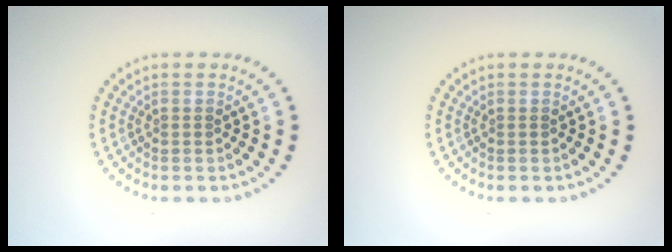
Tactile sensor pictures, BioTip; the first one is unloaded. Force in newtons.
{"total": 0.0}